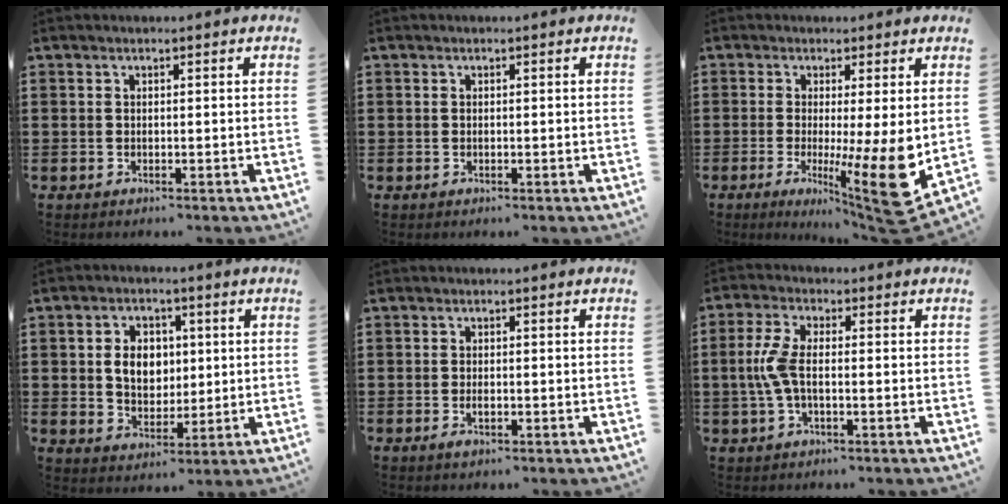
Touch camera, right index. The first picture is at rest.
{"total": 0.0}
{"total": 10.9, "force": [-0.4, 1.1, 10.8], "torque": [-0.161, -0.040, -0.002]}
{"total": 6.1, "force": [0.7, 4.8, 3.7], "torque": [-0.072, 0.010, 0.007]}
{"total": 1.5, "force": [-0.5, 0.5, 1.3], "torque": [-0.025, -0.003, -0.008]}
{"total": 5.7, "force": [-0.7, 2.3, 5.2], "torque": [-0.128, -0.004, -0.023]}